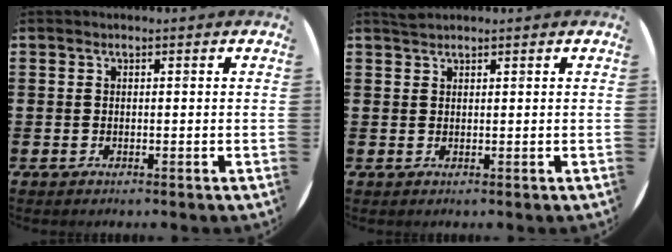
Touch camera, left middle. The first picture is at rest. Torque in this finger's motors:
{"motor_torque": [0.34, -0.34, -0.03, -0.01]}